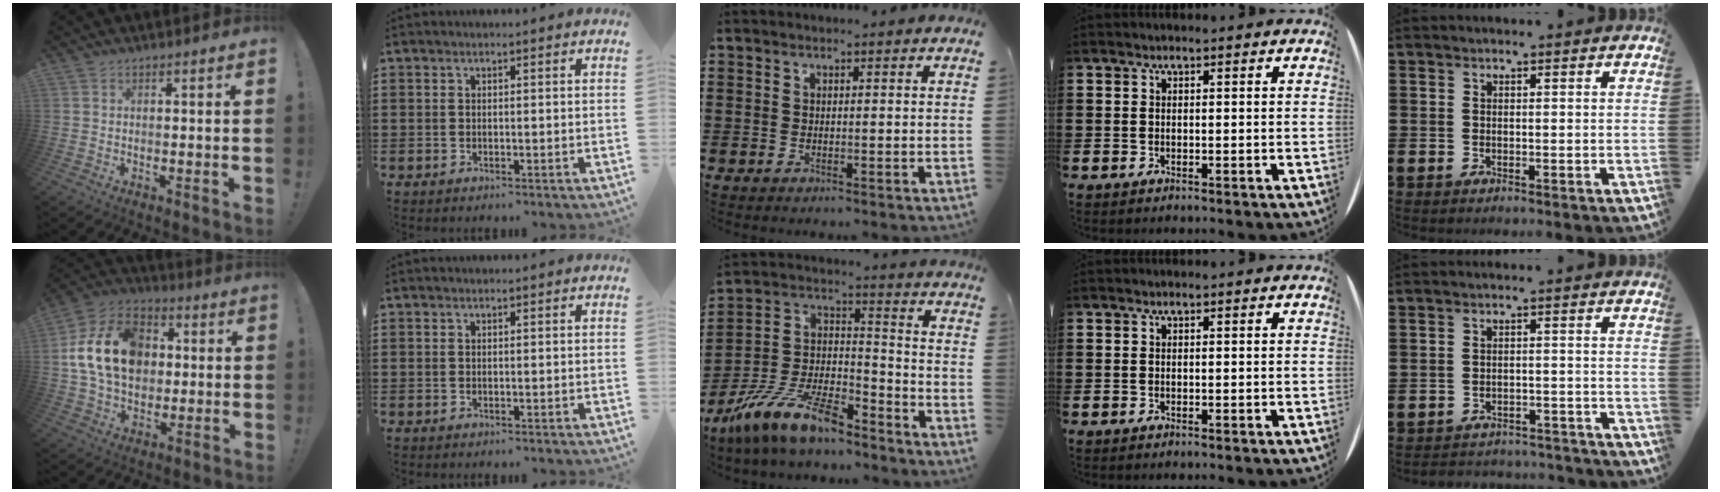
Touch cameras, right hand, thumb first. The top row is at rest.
{"thumb": {"total": 19.7, "force": [2.9, 14.6, 12.9], "torque": [-0.217, 0.007, 0.059]}, "middle": {"total": 12.3, "force": [-10.1, 2.6, 6.5], "torque": [-0.139, 0.021, -0.200]}, "little": {"total": 2.3, "force": [-2.3, 0.2, -0.3], "torque": [-0.003, 0.003, -0.050]}}